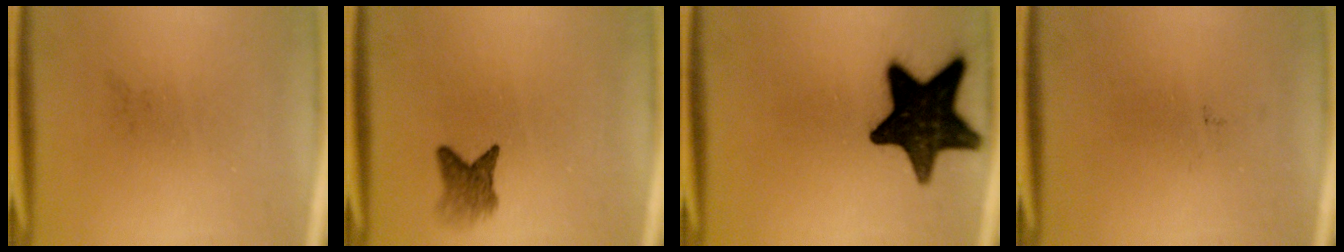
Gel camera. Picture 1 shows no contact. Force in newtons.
{"total": 3.1}
{"total": 17.4}
{"total": 0.0}